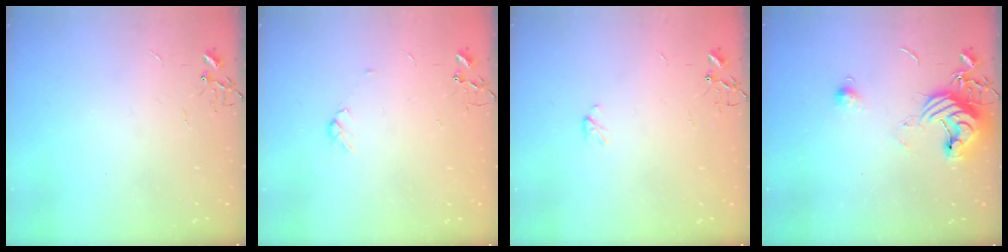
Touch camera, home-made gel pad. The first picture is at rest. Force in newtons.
{"total": 2.9, "press": 2.8, "slide": 0.5}
{"total": 2.9, "press": 2.9, "slide": 0.5}
{"total": 11.8, "press": 11.7, "slide": 1.3}